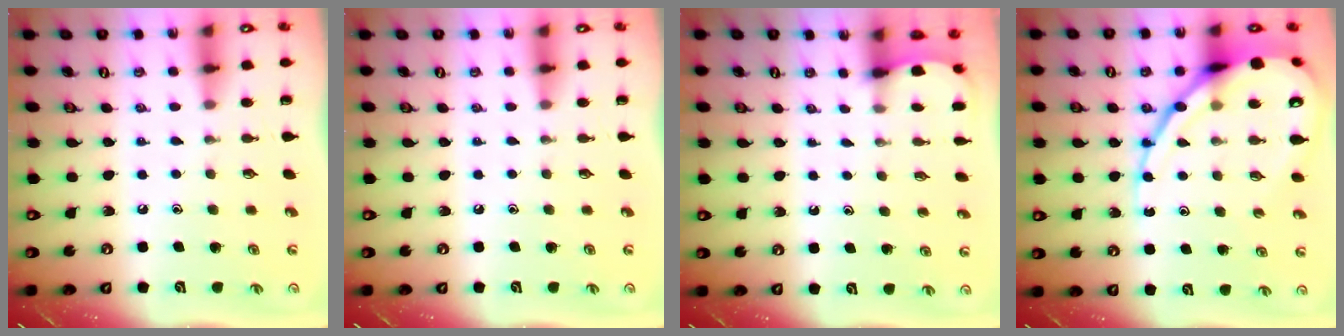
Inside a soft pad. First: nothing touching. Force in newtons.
{"total": 0.0}
{"total": 1.3, "press": 1.3, "slide": 0.1}
{"total": 16.2, "press": 16.2, "slide": 1.3}